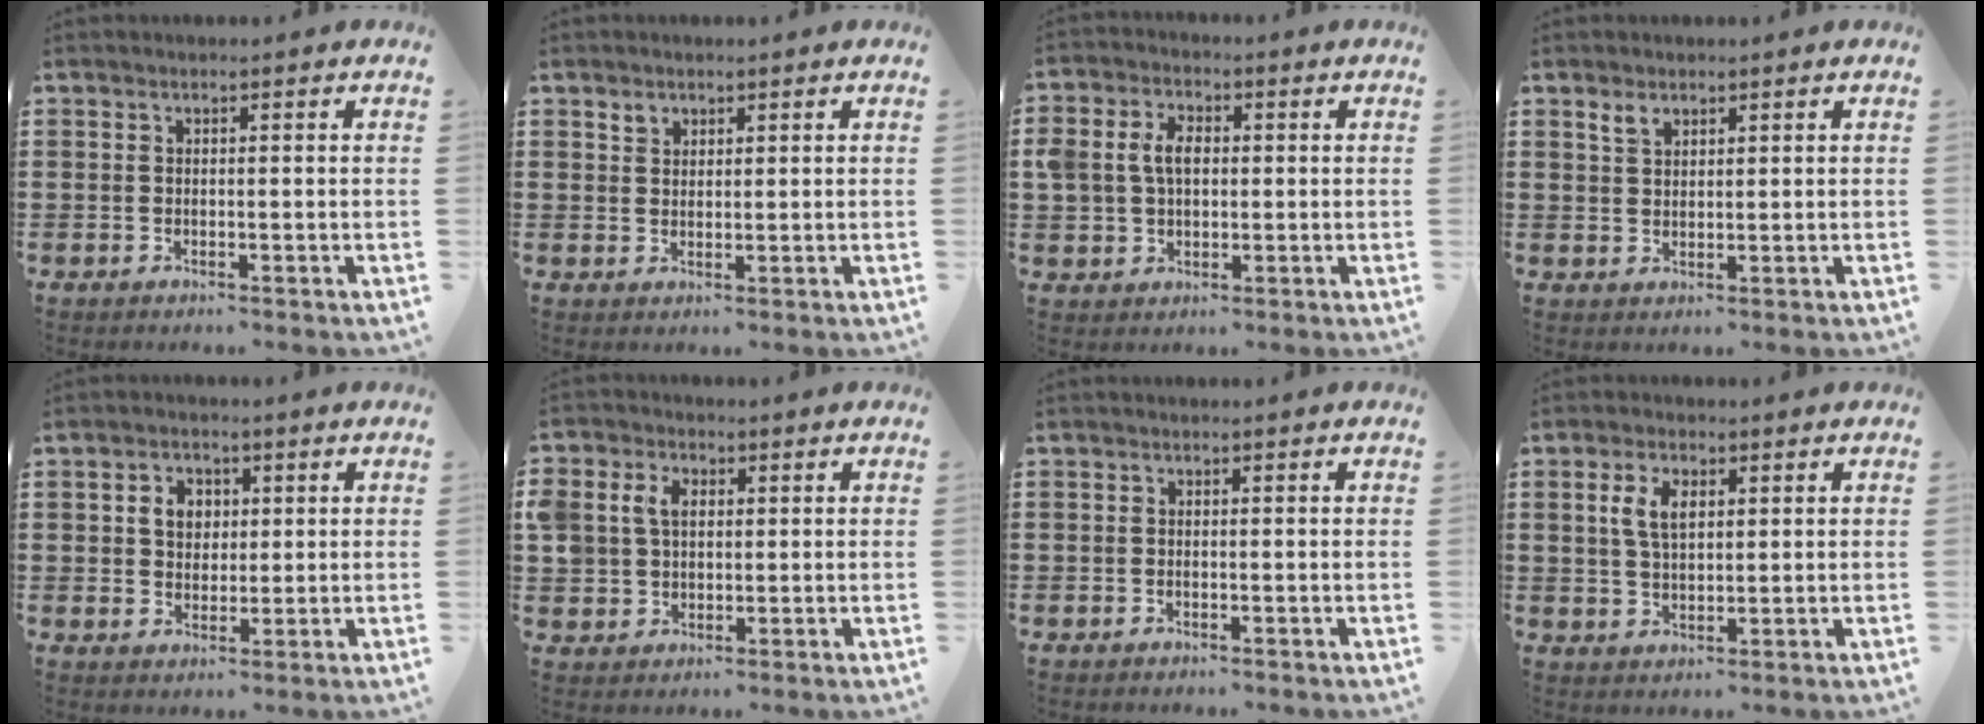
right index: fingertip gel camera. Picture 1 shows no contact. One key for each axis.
{"total": 1.6, "fx": 1.2, "fy": 1.0, "fz": 0.3, "tx": -0.010, "ty": 0.001, "tz": 0.026}
{"total": 5.3, "fx": 0.8, "fy": 3.9, "fz": 3.5, "tx": -0.093, "ty": 0.010, "tz": 0.007}
{"total": 2.0, "fx": 1.5, "fy": 0.9, "fz": 0.8, "tx": -0.020, "ty": -0.001, "tz": 0.031}
{"total": 3.8, "fx": 0.9, "fy": 3.1, "fz": 2.0, "tx": -0.051, "ty": 0.013, "tz": 0.014}
{"total": 5.1, "fx": 1.2, "fy": 4.2, "fz": 2.6, "tx": -0.074, "ty": 0.014, "tz": 0.018}
{"total": 0.5, "fx": -0.3, "fy": 0.4, "fz": 0.1, "tx": -0.003, "ty": 0.001, "tz": -0.006}
{"total": 4.6, "fx": 1.4, "fy": 2.4, "fz": 3.7, "tx": -0.081, "ty": 0.008, "tz": 0.024}